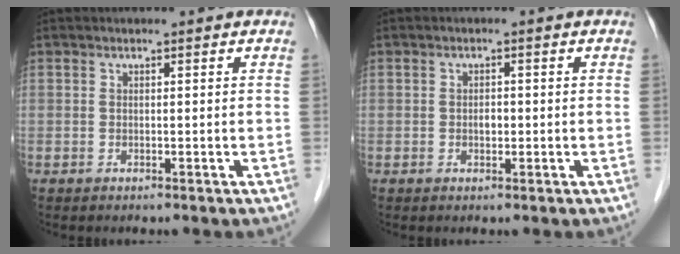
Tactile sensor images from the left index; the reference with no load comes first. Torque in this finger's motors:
{"motor_torque": [0.05, 0.03, 0.00, 0.00]}